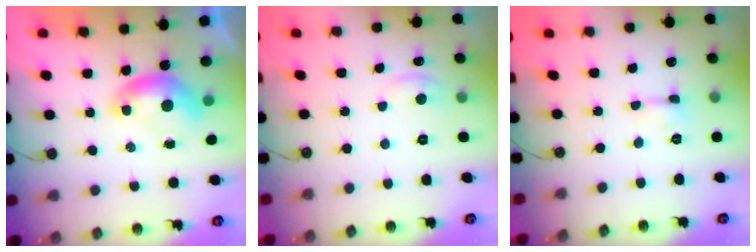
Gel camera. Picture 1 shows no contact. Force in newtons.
{"total": 0.7, "press": 0.3, "slide": 0.7}
{"total": 0.0}